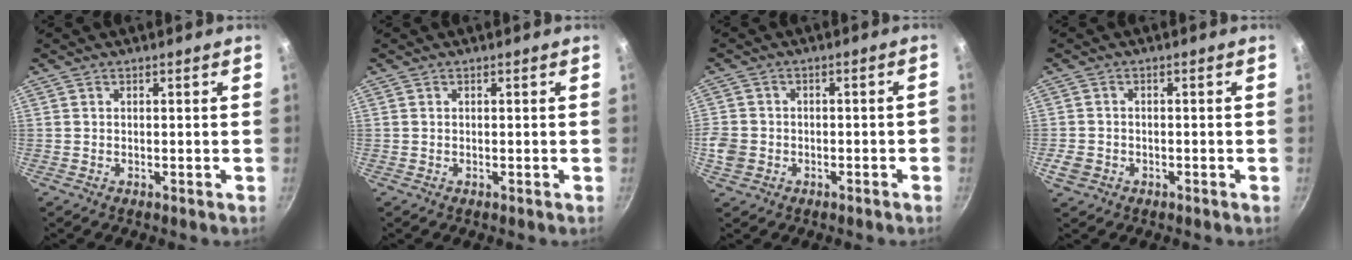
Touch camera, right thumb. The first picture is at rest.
{"total": 0.0}
{"total": 6.1, "force": [-2.3, 4.7, 3.1], "torque": [-0.051, 0.033, -0.033]}
{"total": 3.3, "force": [-1.3, 2.7, 1.5], "torque": [-0.028, 0.012, -0.020]}